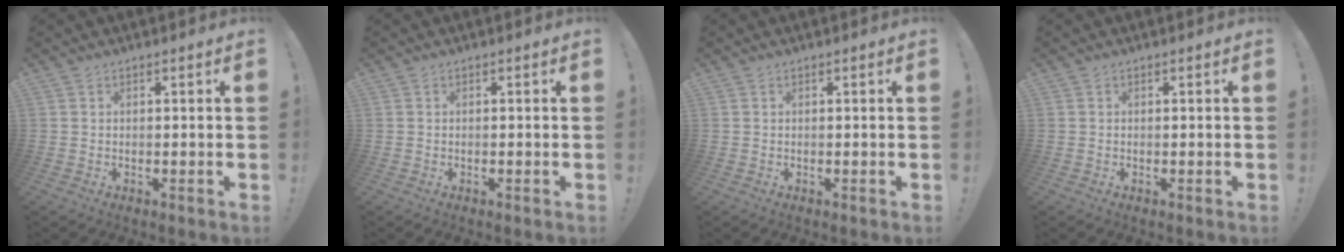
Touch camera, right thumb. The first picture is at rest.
{"total": 0.0}
{"total": 0.0}
{"total": 0.0}